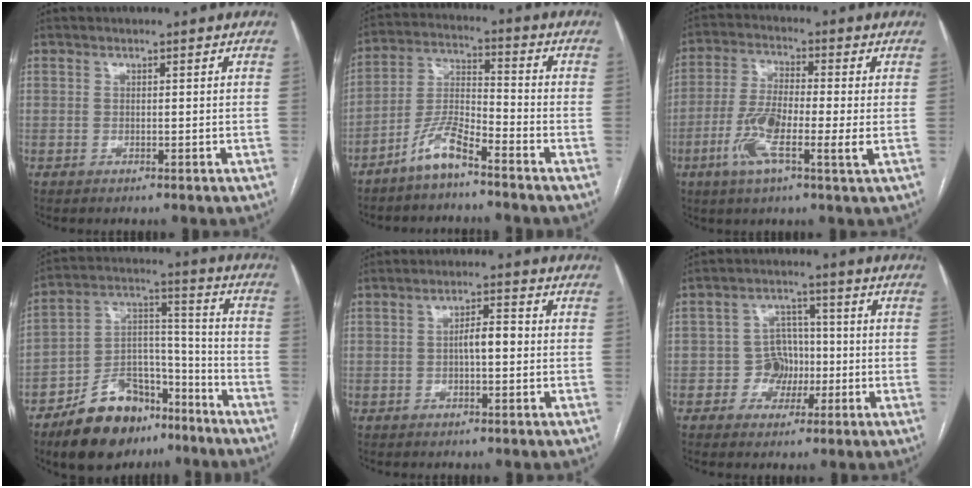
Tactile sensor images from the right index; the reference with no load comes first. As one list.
[{"total": 7.3, "force": [-5.5, 1.2, 4.8], "torque": [-0.109, -0.004, -0.113]}, {"total": 10.1, "force": [-2.5, 1.4, 9.6], "torque": [-0.196, 0.000, -0.053]}, {"total": 15.9, "force": [-11.2, 8.2, 7.7], "torque": [-0.131, 0.040, -0.185]}, {"total": 3.6, "force": [-0.3, 1.0, 3.5], "torque": [-0.058, 0.012, -0.004]}, {"total": 5.7, "force": [-1.3, 5.2, 2.0], "torque": [-0.026, 0.022, -0.020]}]